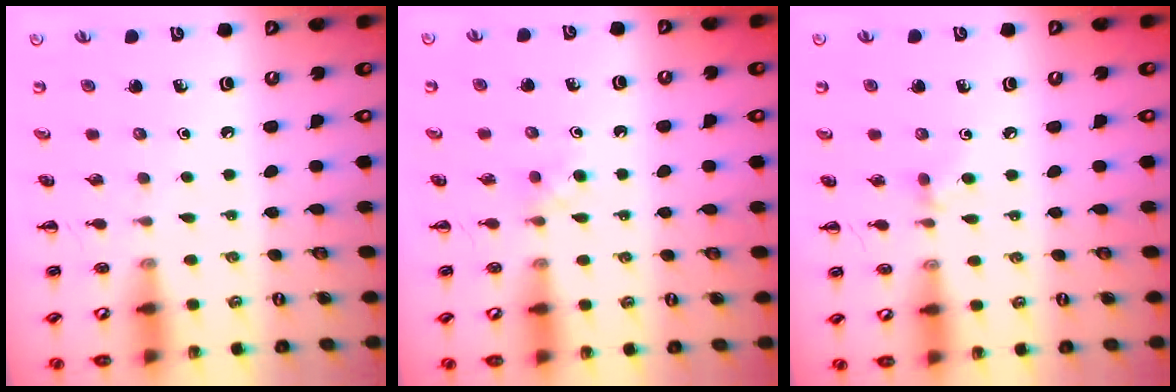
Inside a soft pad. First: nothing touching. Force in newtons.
{"total": 2.7, "press": 2.5, "slide": 1.1}
{"total": 4.5, "press": 4.2, "slide": 1.5}